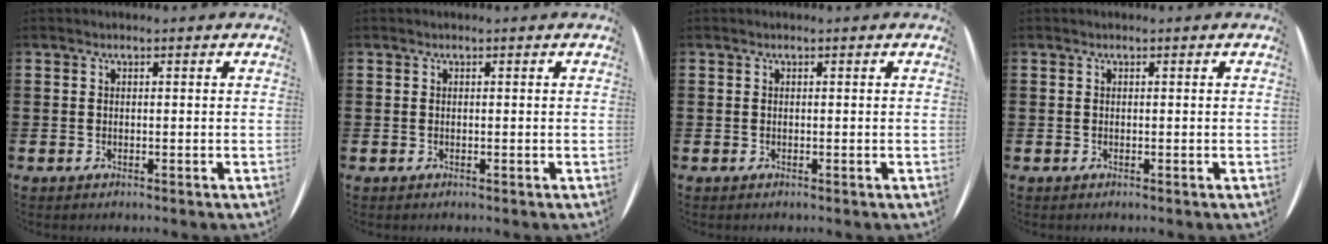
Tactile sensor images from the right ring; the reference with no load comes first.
{"total": 0.0}
{"total": 0.0}
{"total": 0.0}